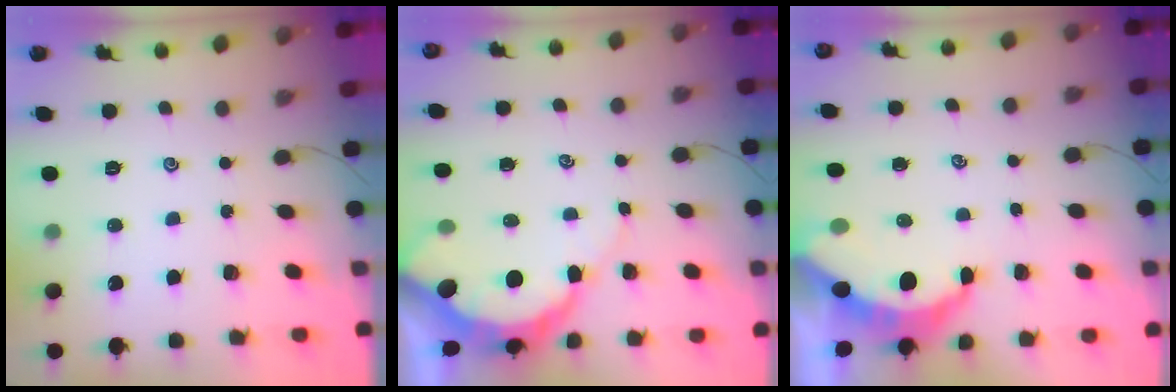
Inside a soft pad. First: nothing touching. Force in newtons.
{"total": 7.9, "press": 7.8, "slide": 0.8}
{"total": 6.6, "press": 6.5, "slide": 0.9}